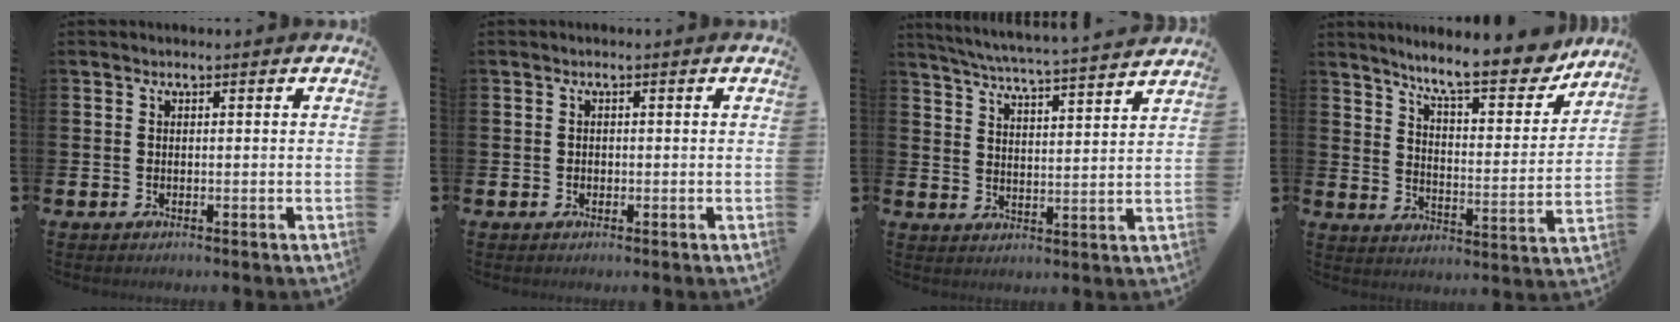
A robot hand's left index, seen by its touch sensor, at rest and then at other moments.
{"total": 0.6, "force": [-0.1, 0.5, 0.1], "torque": [-0.008, 0.007, -0.003]}
{"total": 5.7, "force": [5.6, -0.4, 1.4], "torque": [-0.051, -0.045, 0.096]}
{"total": 10.5, "force": [9.4, 1.7, 4.5], "torque": [-0.099, -0.055, 0.160]}